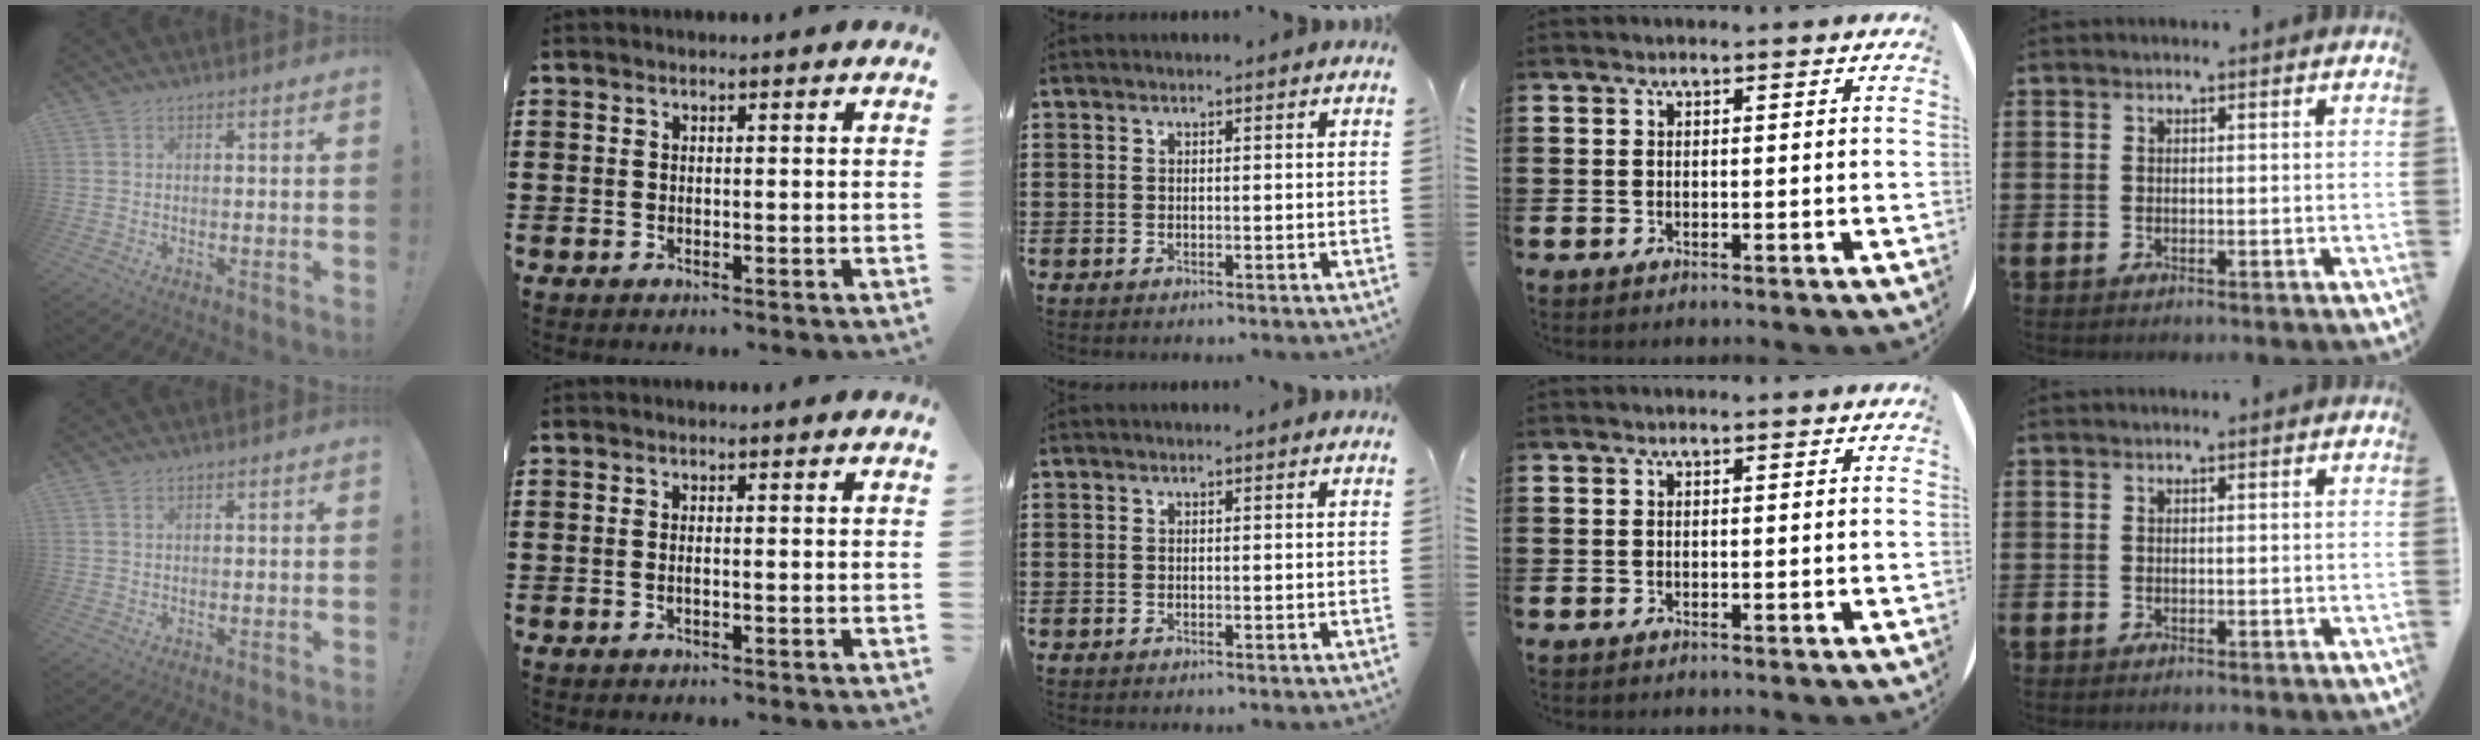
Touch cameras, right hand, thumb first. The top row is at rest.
{"thumb": {"total": 1.0, "force": [0.7, 0.5, 0.6], "torque": [-0.006, -0.001, 0.011]}, "index": {"total": 0.6, "force": [-0.2, 0.1, 0.6], "torque": [-0.011, -0.005, -0.002]}}